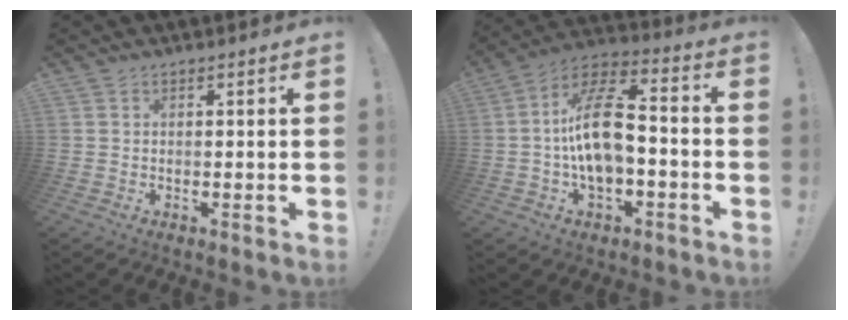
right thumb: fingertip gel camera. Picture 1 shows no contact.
{"total": 16.5, "force": [-1.3, 8.5, 14.0], "torque": [-0.245, 0.022, -0.022]}